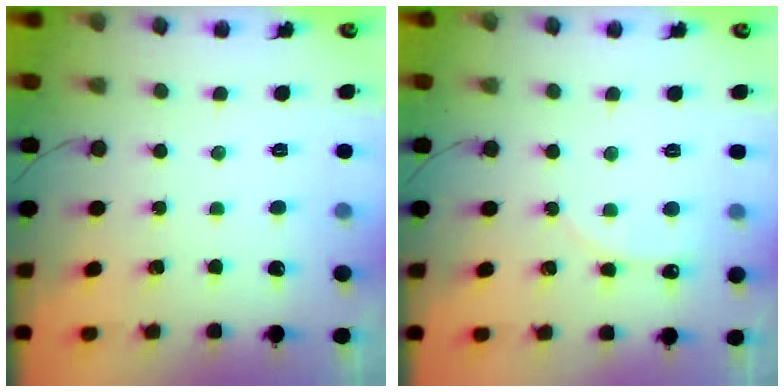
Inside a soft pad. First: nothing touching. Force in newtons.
{"total": 2.7, "press": 2.7, "slide": 0.4}